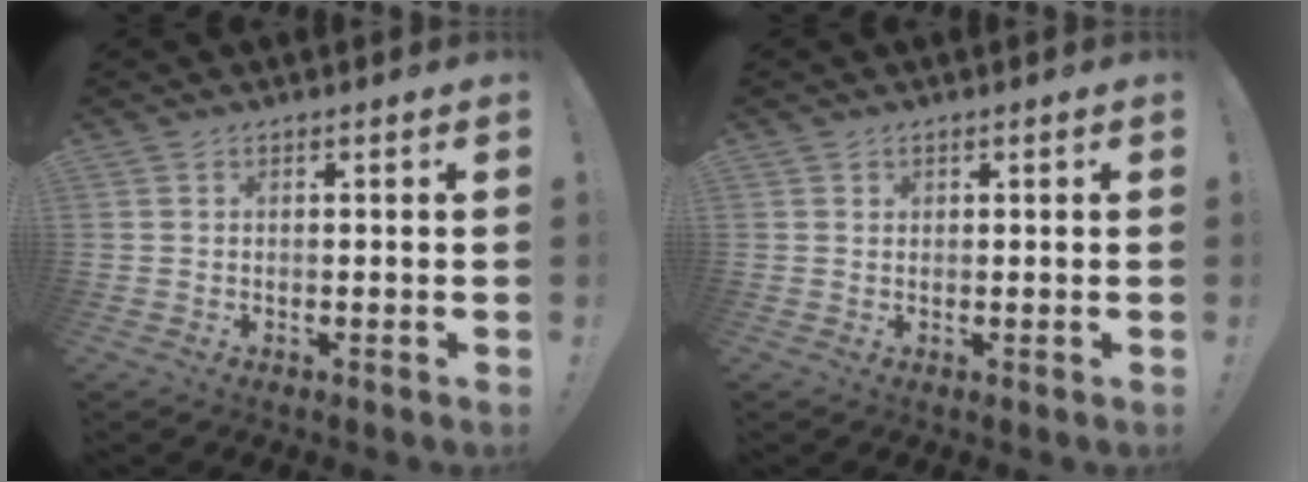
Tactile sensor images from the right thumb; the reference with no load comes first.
{"total": 0.8, "force": [0.6, 0.5, 0.0], "torque": [0.004, -0.002, 0.012]}